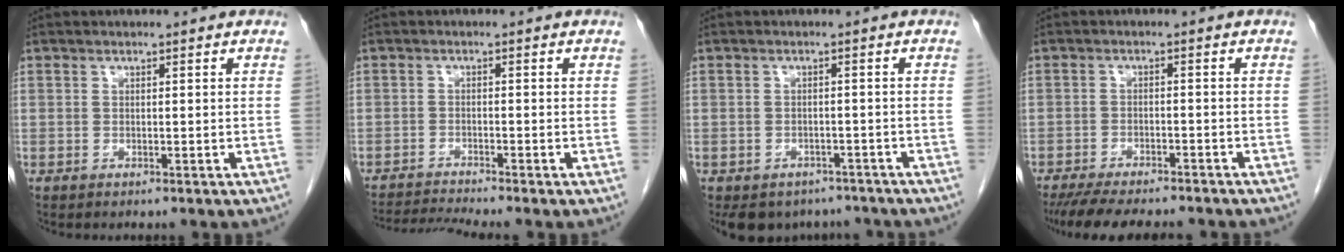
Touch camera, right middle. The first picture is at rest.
{"total": 5.0, "force": [-4.5, -2.0, 0.9], "torque": [-0.019, -0.013, -0.081]}
{"total": 8.9, "force": [-7.2, 5.0, 1.5], "torque": [-0.014, 0.007, -0.084]}
{"total": 12.2, "force": [-10.7, 2.3, 5.4], "torque": [-0.080, -0.013, -0.151]}